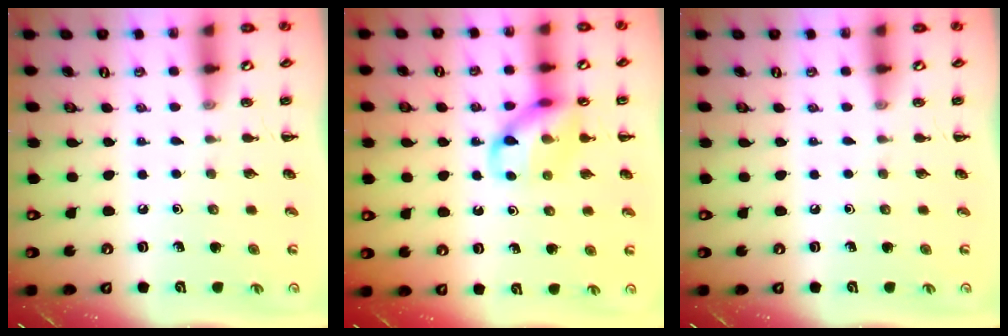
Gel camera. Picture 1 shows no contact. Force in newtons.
{"total": 11.7, "press": 11.6, "slide": 1.6}
{"total": 0.0}